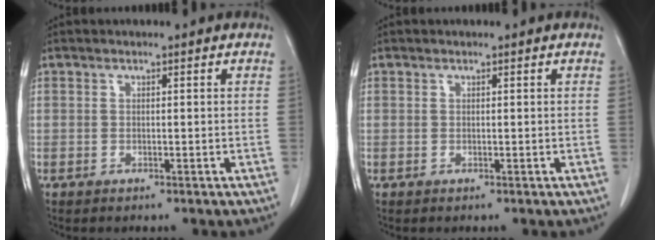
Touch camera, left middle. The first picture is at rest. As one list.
[{"total": 0.0}]